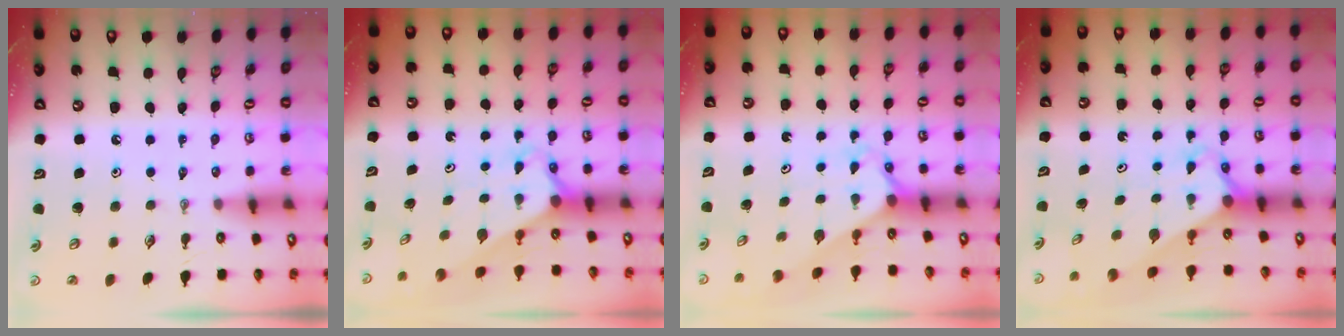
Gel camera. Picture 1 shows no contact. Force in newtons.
{"total": 2.6, "press": 2.6, "slide": 0.1}
{"total": 2.2, "press": 2.2, "slide": 0.2}
{"total": 2.7, "press": 2.7, "slide": 0.1}